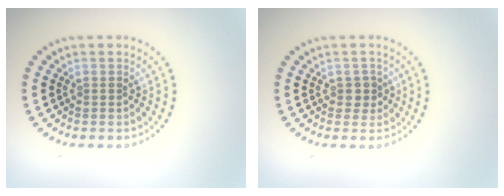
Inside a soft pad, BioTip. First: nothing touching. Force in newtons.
{"total": 1.4, "press": 1.3, "slide": 0.7}